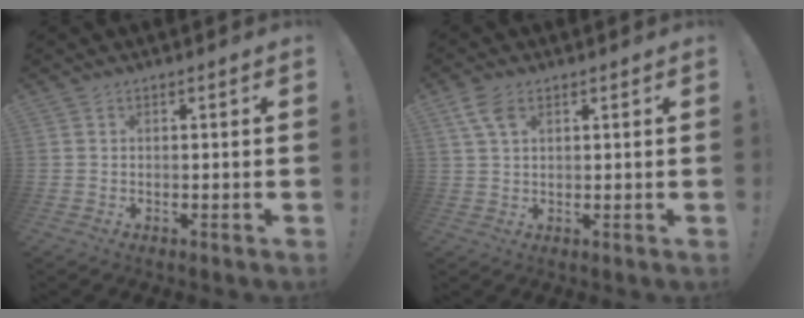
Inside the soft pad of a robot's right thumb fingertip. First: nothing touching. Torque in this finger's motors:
{"motor_torque": [0.65, 0.57, 0.54, 0.21, 0.15]}